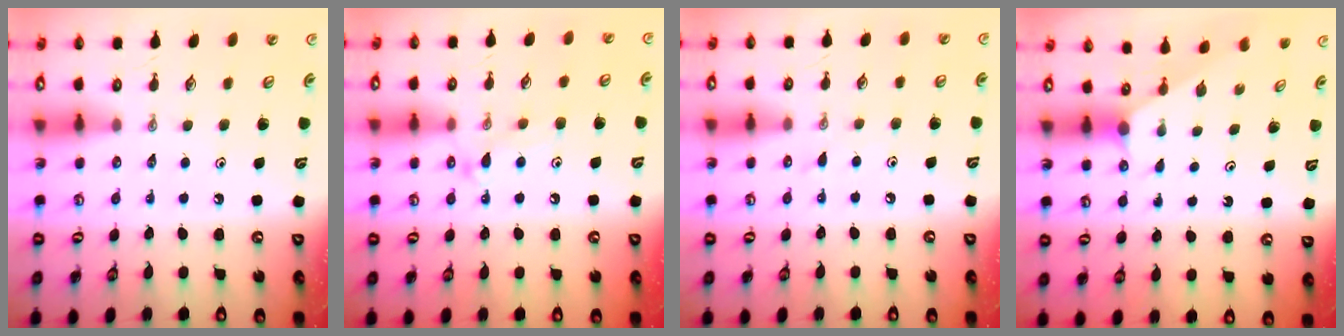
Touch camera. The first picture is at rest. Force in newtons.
{"total": 11.0, "press": 11.0, "slide": 0.5}
{"total": 5.4, "press": 5.4, "slide": 0.5}
{"total": 0.6, "press": 0.6, "slide": 0.1}